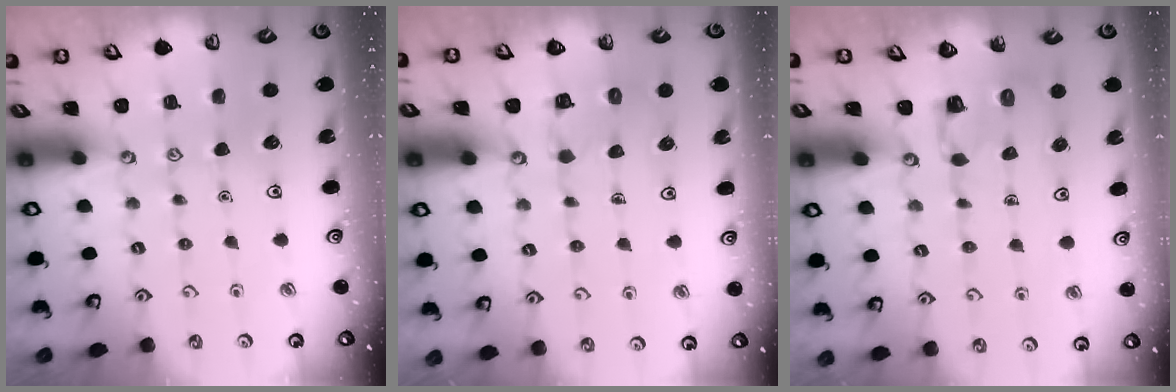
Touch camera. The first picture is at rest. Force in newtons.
{"total": 5.7, "press": 5.7, "slide": 0.3}
{"total": 3.1, "press": 3.0, "slide": 0.3}